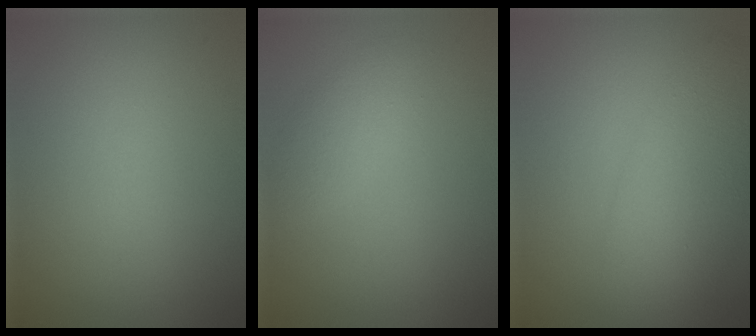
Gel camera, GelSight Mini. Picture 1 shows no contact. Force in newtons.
{"total": 2.0, "press": 2.0, "slide": 0.1}
{"total": 5.5, "press": 5.5, "slide": 0.1}